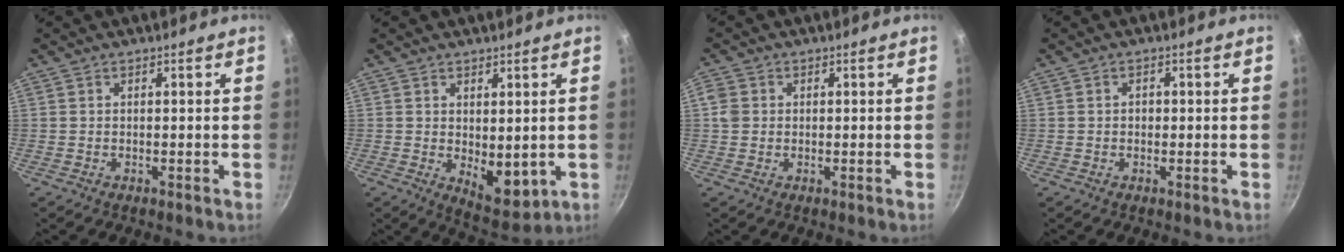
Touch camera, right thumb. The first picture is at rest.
{"total": 7.4, "force": [0.5, 4.1, 6.1], "torque": [-0.065, -0.023, 0.022]}
{"total": 2.9, "force": [0.2, 2.6, 1.2], "torque": [-0.016, 0.005, 0.000]}
{"total": 1.2, "force": [-0.1, 1.0, 0.6], "torque": [-0.007, 0.004, -0.002]}